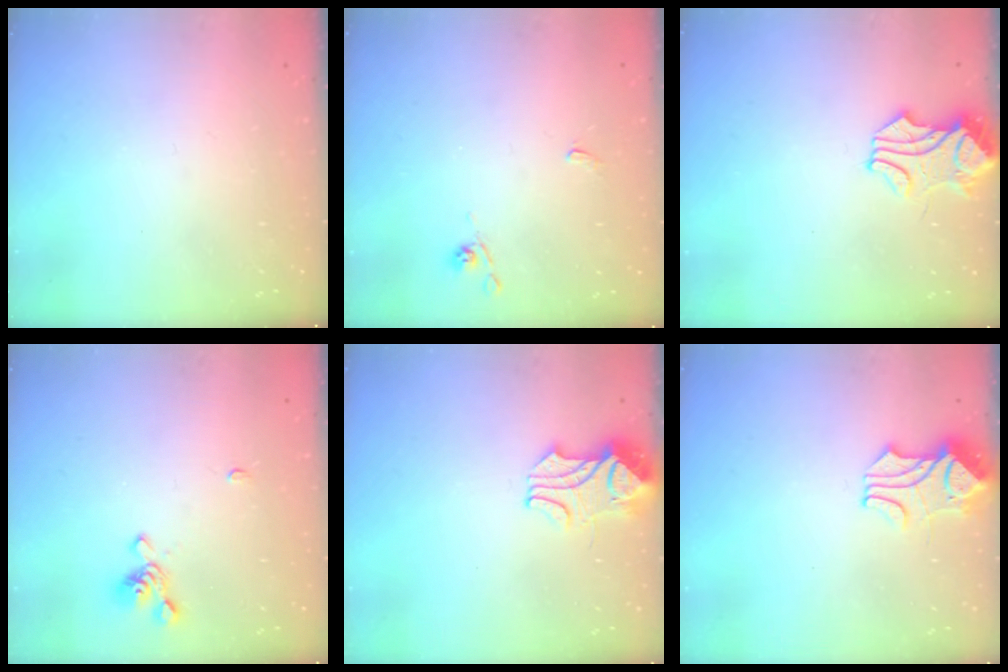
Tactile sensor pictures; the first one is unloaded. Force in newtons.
{"total": 1.6, "press": 1.4, "slide": 0.7}
{"total": 1.9, "press": 1.7, "slide": 0.8}
{"total": 2.6, "press": 2.5, "slide": 0.9}
{"total": 2.4, "press": 2.2, "slide": 0.9}
{"total": 1.9, "press": 1.5, "slide": 1.1}